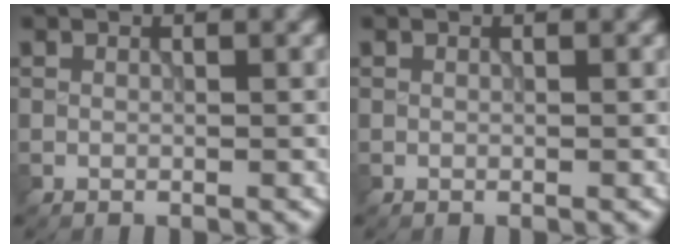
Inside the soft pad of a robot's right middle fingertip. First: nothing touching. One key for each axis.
{"total": 0.0}